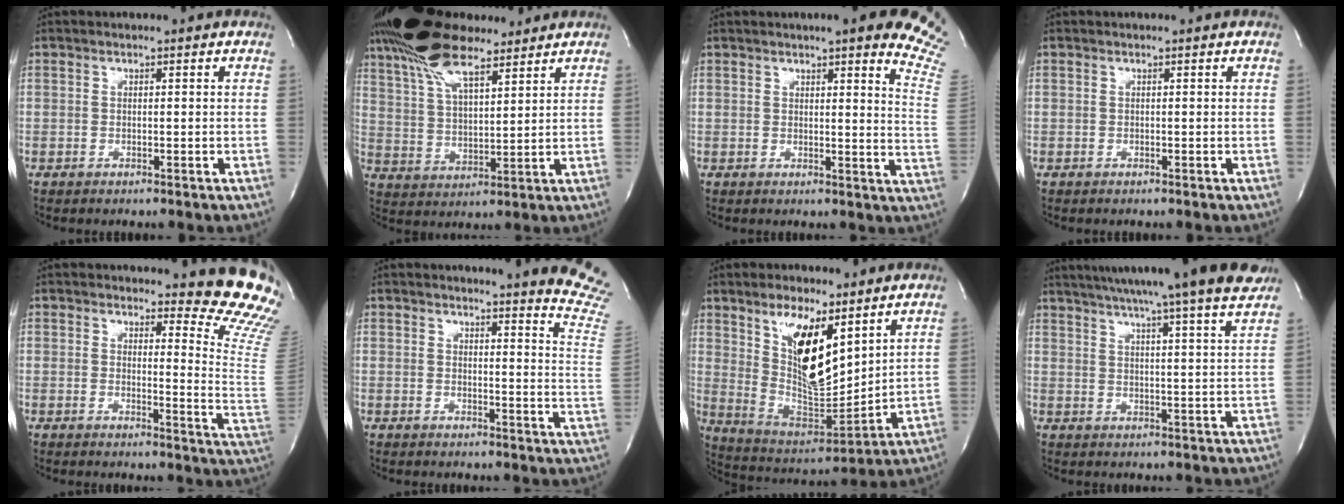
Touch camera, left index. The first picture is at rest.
{"total": 14.3, "force": [10.8, 4.3, 8.4], "torque": [-0.173, 0.020, 0.202]}
{"total": 15.8, "force": [12.7, 1.3, 9.2], "torque": [-0.101, -0.061, 0.116]}
{"total": 0.0}
{"total": 12.7, "force": [11.3, 0.8, 5.7], "torque": [-0.050, -0.129, 0.100]}
{"total": 14.0, "force": [13.4, -1.2, 3.7], "torque": [-0.039, -0.153, 0.121]}
{"total": 13.3, "force": [6.4, 4.2, 10.9], "torque": [-0.206, -0.009, 0.127]}
{"total": 21.5, "force": [18.4, -0.8, 11.1], "torque": [-0.187, -0.014, 0.240]}